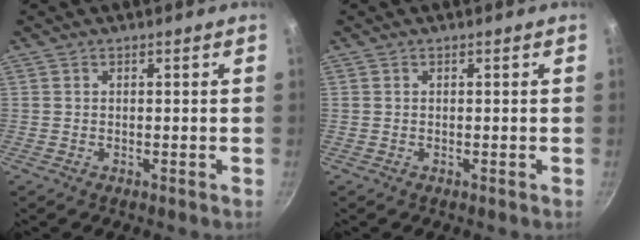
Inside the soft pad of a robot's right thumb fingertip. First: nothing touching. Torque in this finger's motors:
{"motor_torque": [-0.57, 0.29, 0.10, 0.06, 0.09]}